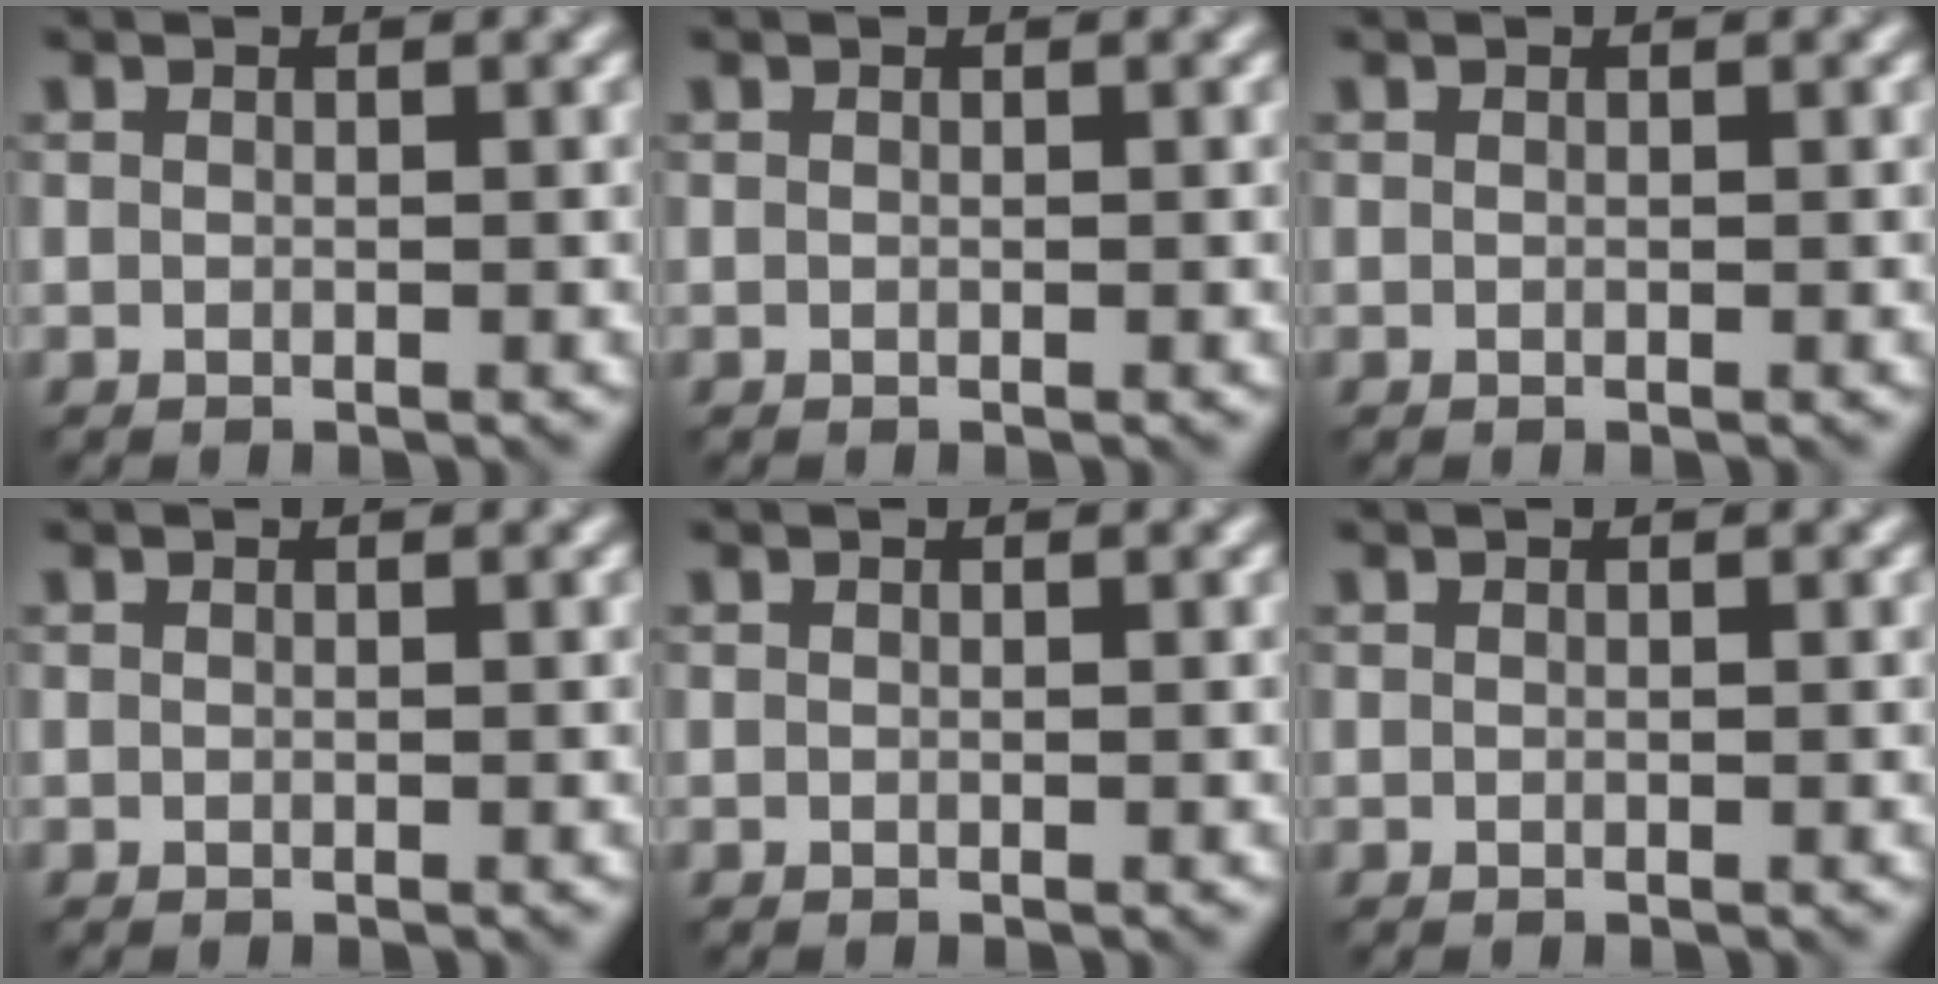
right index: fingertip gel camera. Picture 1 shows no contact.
{"total": 0.0}
{"total": 0.0}
{"total": 0.0}
{"total": 0.0}
{"total": 0.0}